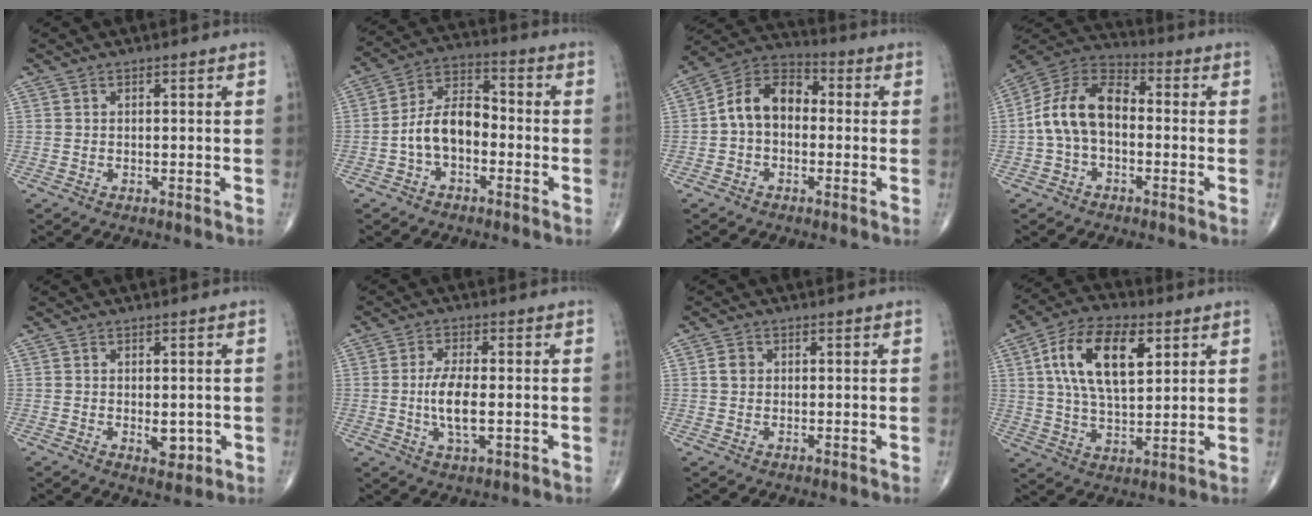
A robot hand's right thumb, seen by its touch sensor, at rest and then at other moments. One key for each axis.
{"total": 9.8, "fx": -2.3, "fy": 5.9, "fz": 7.5, "tx": -0.126, "ty": 0.043, "tz": -0.054}
{"total": 10.8, "fx": -0.3, "fy": 7.6, "fz": 7.7, "tx": -0.115, "ty": 0.037, "tz": -0.023}
{"total": 12.7, "fx": -1.0, "fy": 8.0, "fz": 9.9, "tx": -0.180, "ty": 0.038, "tz": -0.032}
{"total": 3.5, "fx": -0.6, "fy": 2.0, "fz": 2.9, "tx": -0.026, "ty": -0.005, "tz": -0.002}
{"total": 7.1, "fx": -0.7, "fy": 2.7, "fz": 6.6, "tx": -0.134, "ty": -0.005, "tz": -0.016}
{"total": 2.0, "fx": 0.3, "fy": 1.7, "fz": 1.0, "tx": -0.014, "ty": 0.004, "tz": 0.004}
{"total": 15.8, "fx": 5.2, "fy": 7.9, "fz": 12.7, "tx": -0.220, "ty": -0.003, "tz": 0.093}